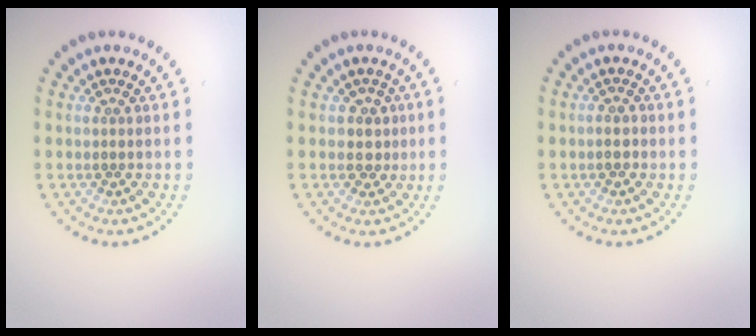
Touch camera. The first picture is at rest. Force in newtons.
{"total": 1.7, "press": 1.3, "slide": 1.1}
{"total": 1.1, "press": 1.1, "slide": 0.3}